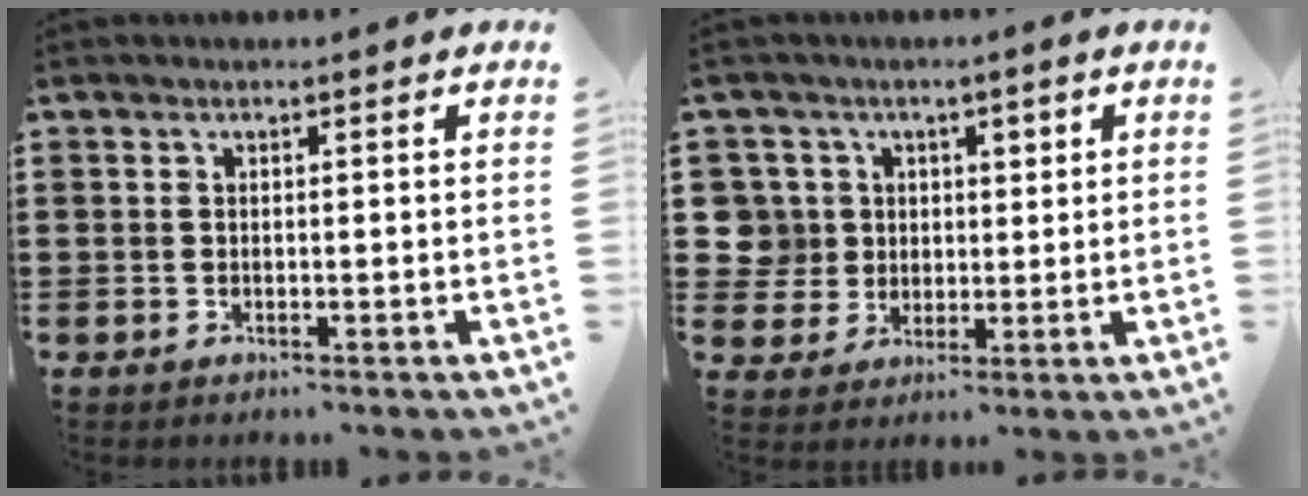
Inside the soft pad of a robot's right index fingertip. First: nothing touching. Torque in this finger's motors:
{"motor_torque": [0.28, 0.37, 0.00, 0.01]}